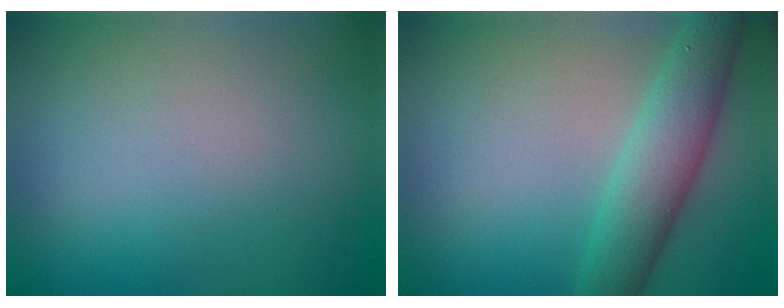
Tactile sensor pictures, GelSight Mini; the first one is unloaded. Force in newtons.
{"total": 5.2, "press": 5.2, "slide": 0.0}